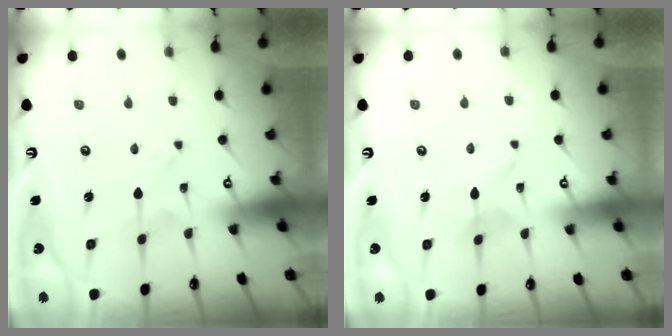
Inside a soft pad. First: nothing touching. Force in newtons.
{"total": 1.9, "press": 1.9, "slide": 0.2}